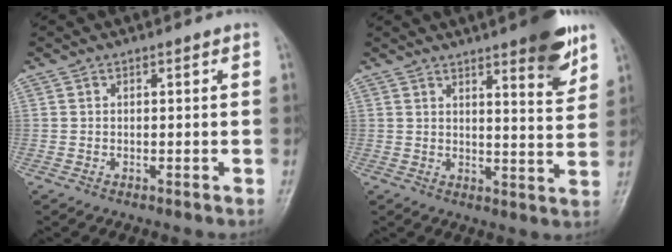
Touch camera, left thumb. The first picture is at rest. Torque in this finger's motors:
{"motor_torque": [1.68, 0.84, 0.87, -1.01, 0.02]}